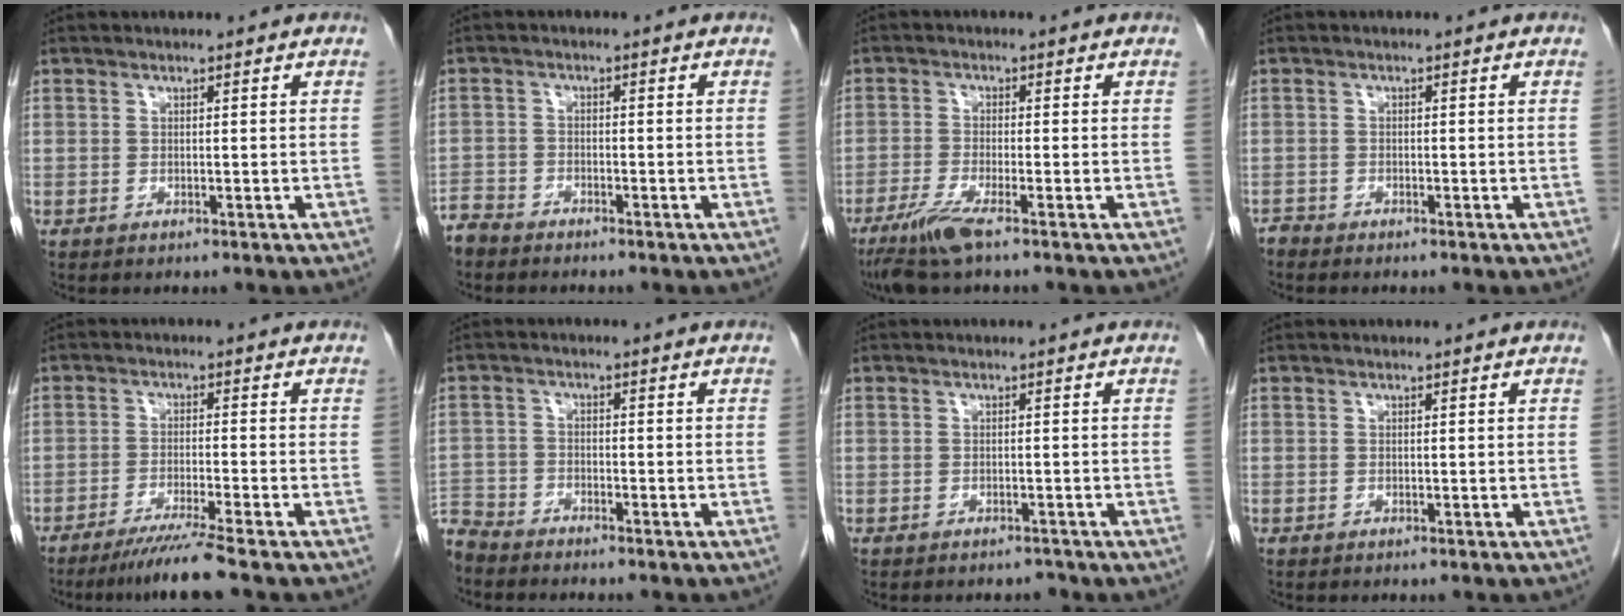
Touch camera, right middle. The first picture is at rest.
{"total": 3.4, "force": [-3.2, 1.1, 0.0], "torque": [0.001, -0.003, -0.063]}
{"total": 5.2, "force": [-3.5, 0.1, 3.9], "torque": [-0.085, -0.016, -0.071]}
{"total": 1.0, "force": [-0.9, 0.1, -0.2], "torque": [0.005, -0.002, -0.019]}
{"total": 6.2, "force": [-4.9, -1.7, 3.4], "torque": [-0.057, -0.023, -0.089]}
{"total": 5.3, "force": [-5.1, 1.2, 0.3], "torque": [0.003, -0.010, -0.102]}
{"total": 0.9, "force": [-0.8, 0.2, 0.0], "torque": [0.000, -0.002, -0.012]}
{"total": 0.0}